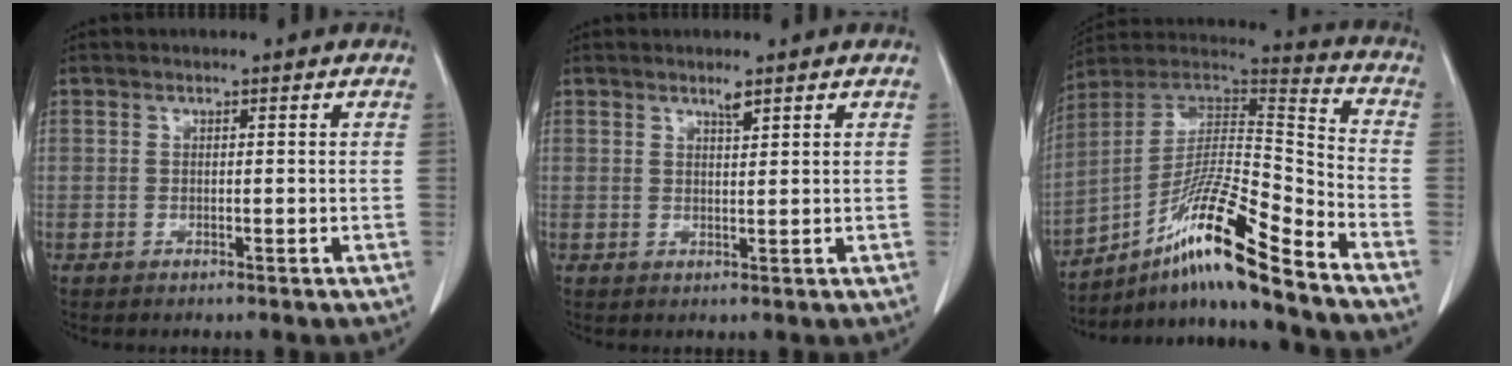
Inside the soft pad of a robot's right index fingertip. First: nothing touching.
{"total": 1.4, "force": [1.1, 0.1, 0.8], "torque": [-0.018, -0.002, 0.021]}
{"total": 17.4, "force": [-11.4, 0.7, 13.1], "torque": [-0.242, 0.012, -0.195]}